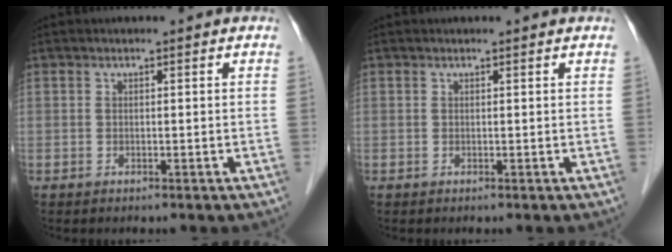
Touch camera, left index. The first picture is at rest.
{"total": 0.8, "force": [0.8, 0.0, 0.2], "torque": [-0.009, 0.004, 0.008]}